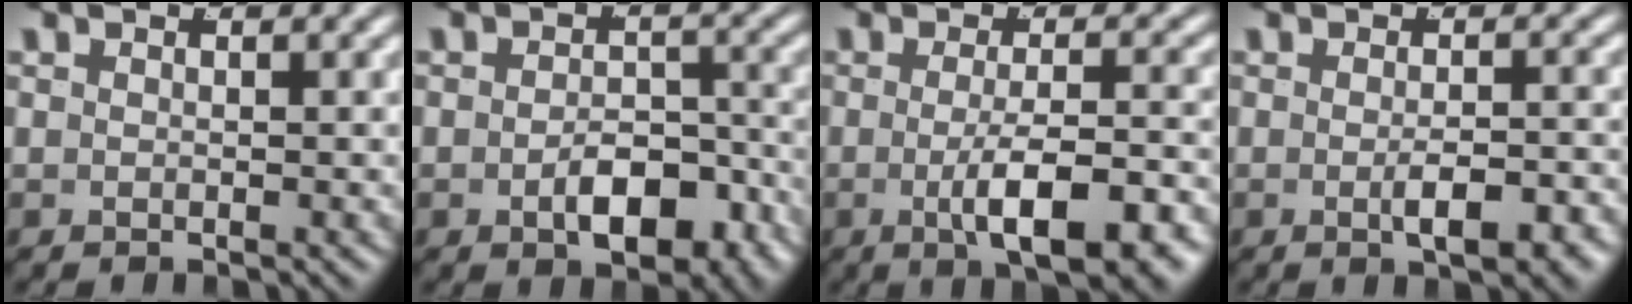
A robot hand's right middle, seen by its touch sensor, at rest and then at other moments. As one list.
[{"total": 5.3, "force": [-2.8, 2.6, 3.7], "torque": [-0.050, -0.014, -0.036]}, {"total": 6.4, "force": [-2.5, 1.6, 5.7], "torque": [-0.087, -0.018, -0.028]}, {"total": 3.1, "force": [-1.7, 0.6, 2.5], "torque": [-0.030, -0.002, -0.027]}]